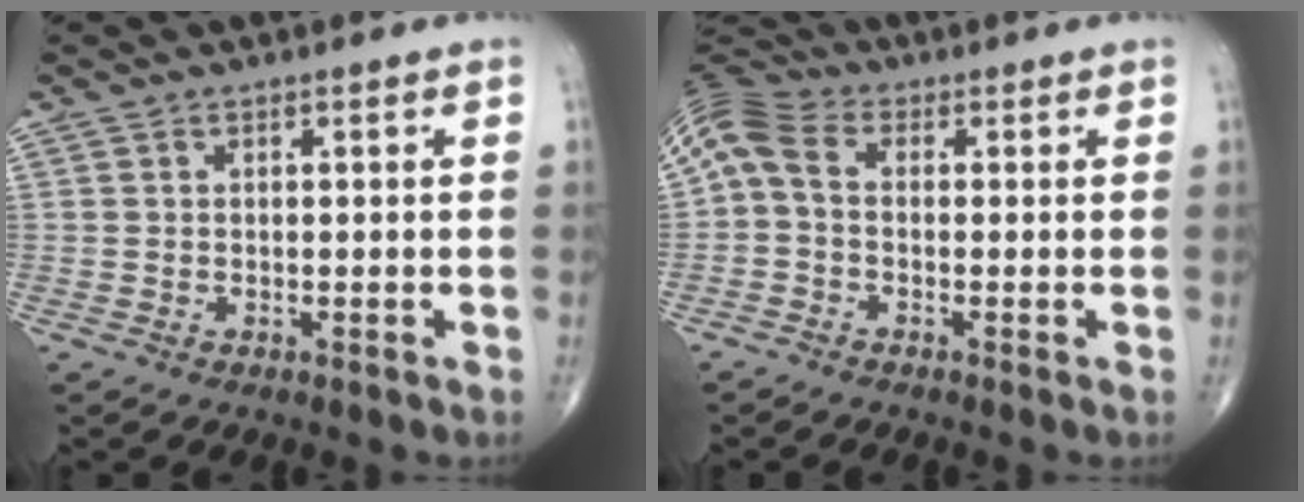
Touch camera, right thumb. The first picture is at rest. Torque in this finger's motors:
{"motor_torque": [0.40, 0.12, 0.95, -0.04, 0.15]}